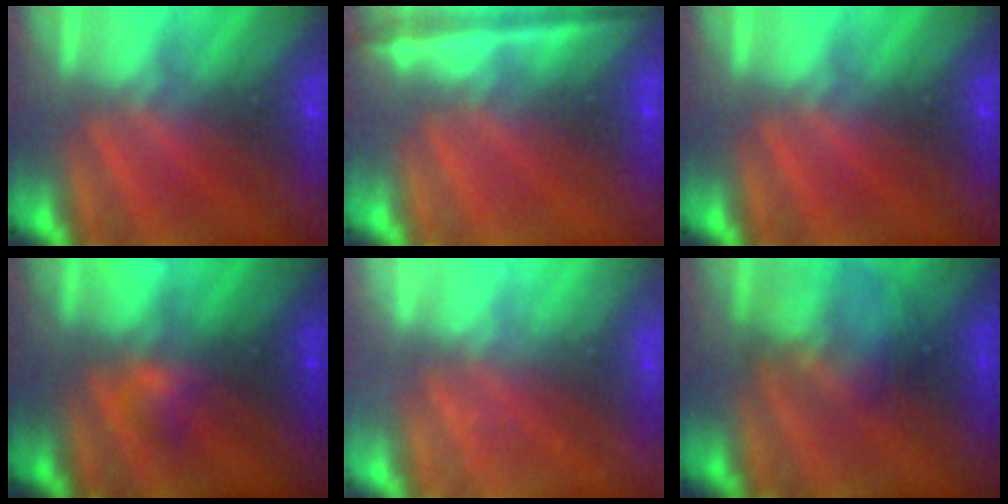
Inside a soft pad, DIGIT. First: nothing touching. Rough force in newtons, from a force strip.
{"total": 1.8}
{"total": 0.0}
{"total": 2.3}
{"total": 2.2}
{"total": 2.3}